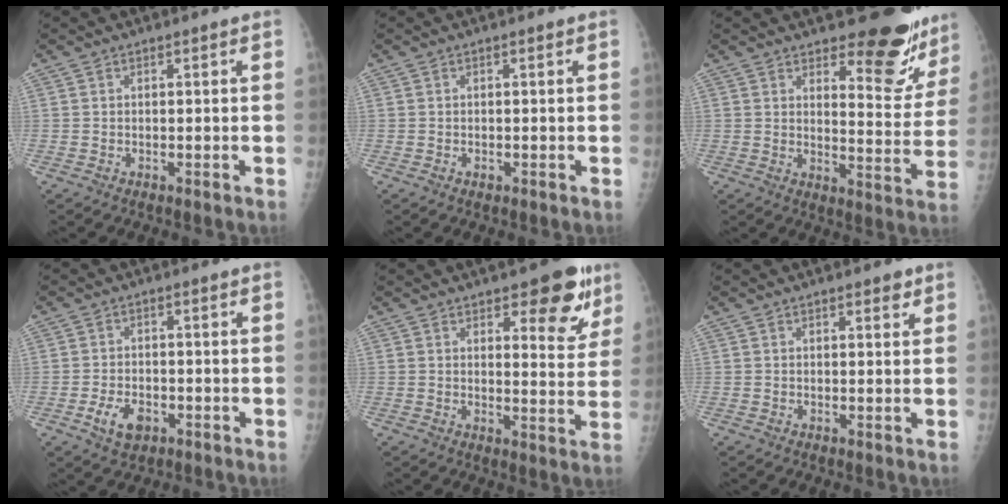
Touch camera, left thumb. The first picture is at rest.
{"total": 0.5, "force": [-0.2, 0.4, 0.3], "torque": [-0.003, 0.000, -0.003]}
{"total": 13.5, "force": [10.5, 4.8, 7.0], "torque": [-0.045, -0.096, 0.134]}
{"total": 5.1, "force": [-2.2, 3.2, 3.3], "torque": [-0.054, 0.007, -0.033]}
{"total": 10.3, "force": [6.1, 4.3, 7.2], "torque": [-0.050, -0.033, 0.077]}
{"total": 2.0, "force": [1.3, 0.8, 1.3], "torque": [-0.009, -0.006, 0.015]}